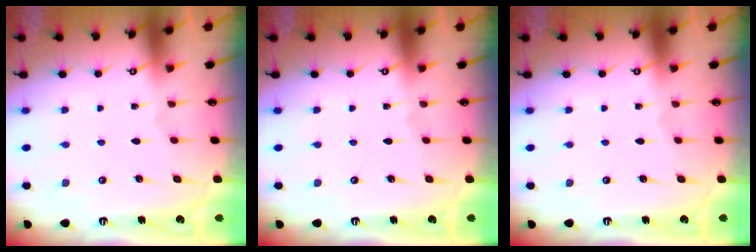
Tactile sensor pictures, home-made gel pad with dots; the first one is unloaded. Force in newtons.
{"total": 0.0}
{"total": 0.0}